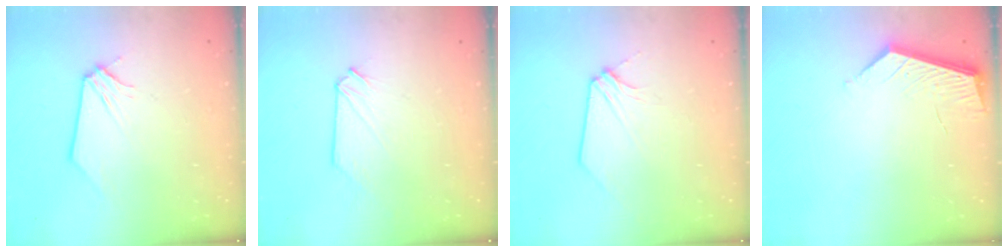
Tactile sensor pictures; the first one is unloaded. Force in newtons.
{"total": 0.0}
{"total": 2.3, "press": 2.2, "slide": 0.5}
{"total": 4.0, "press": 4.0, "slide": 0.3}